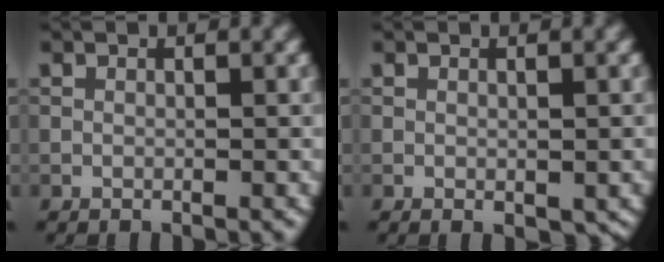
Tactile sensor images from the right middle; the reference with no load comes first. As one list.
[{"total": 1.0, "force": [-0.2, 0.5, 0.8], "torque": [-0.008, -0.004, 0.001]}]